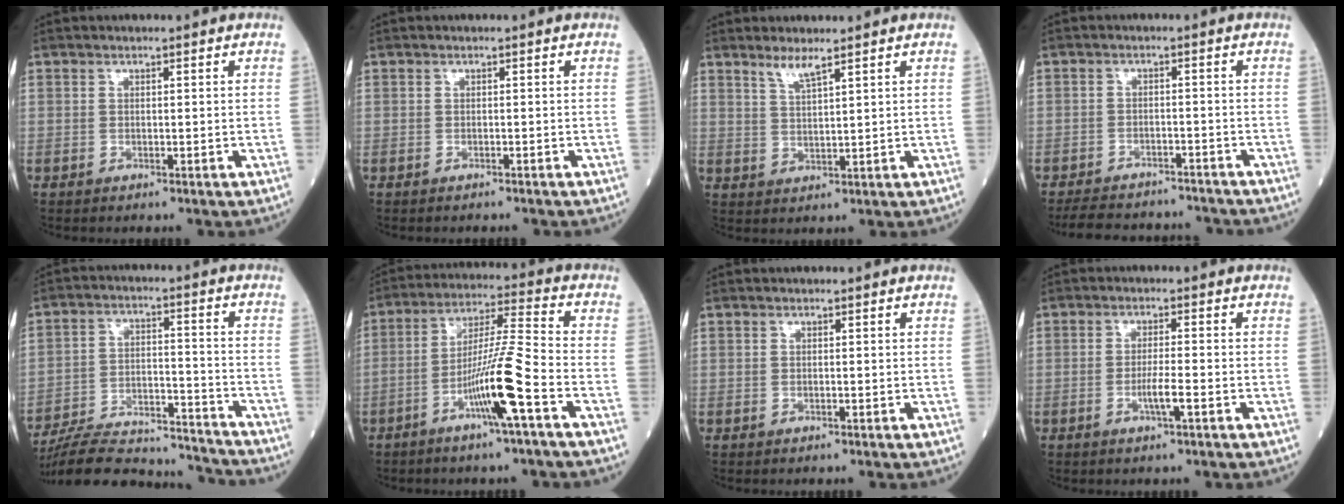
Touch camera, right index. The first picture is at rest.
{"total": 1.0, "force": [-0.9, 0.2, 0.2], "torque": [-0.008, -0.002, -0.013]}
{"total": 2.9, "force": [2.3, -0.1, 1.8], "torque": [-0.039, -0.007, 0.048]}
{"total": 10.9, "force": [-10.1, 3.3, 2.6], "torque": [-0.046, 0.008, -0.135]}
{"total": 18.8, "force": [-18.0, 2.9, 4.6], "torque": [-0.101, 0.015, -0.275]}
{"total": 10.8, "force": [-4.8, -1.1, 9.6], "torque": [-0.184, 0.003, -0.088]}
{"total": 0.0}
{"total": 2.9, "force": [-1.1, -0.1, 2.7], "torque": [-0.052, -0.002, -0.021]}